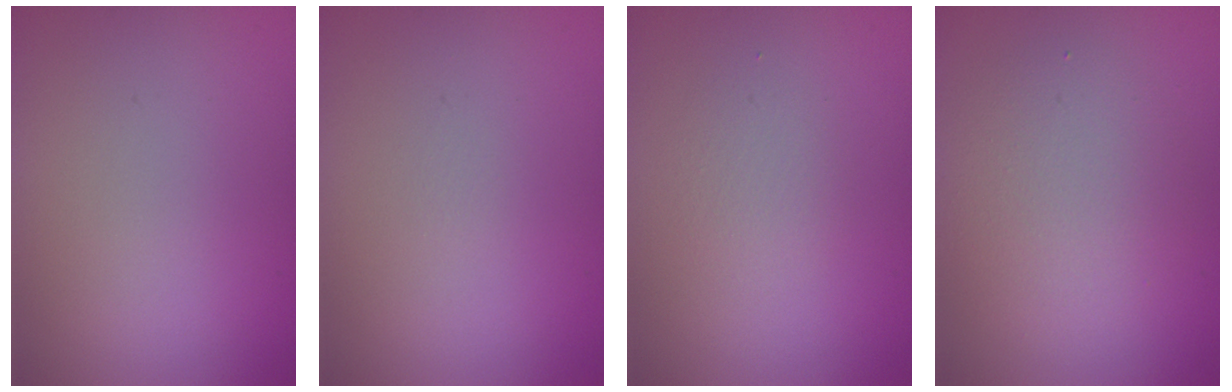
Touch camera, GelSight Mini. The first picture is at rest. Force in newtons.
{"total": 0.0}
{"total": 1.3, "press": 1.3, "slide": 0.0}
{"total": 4.1, "press": 4.1, "slide": 0.1}